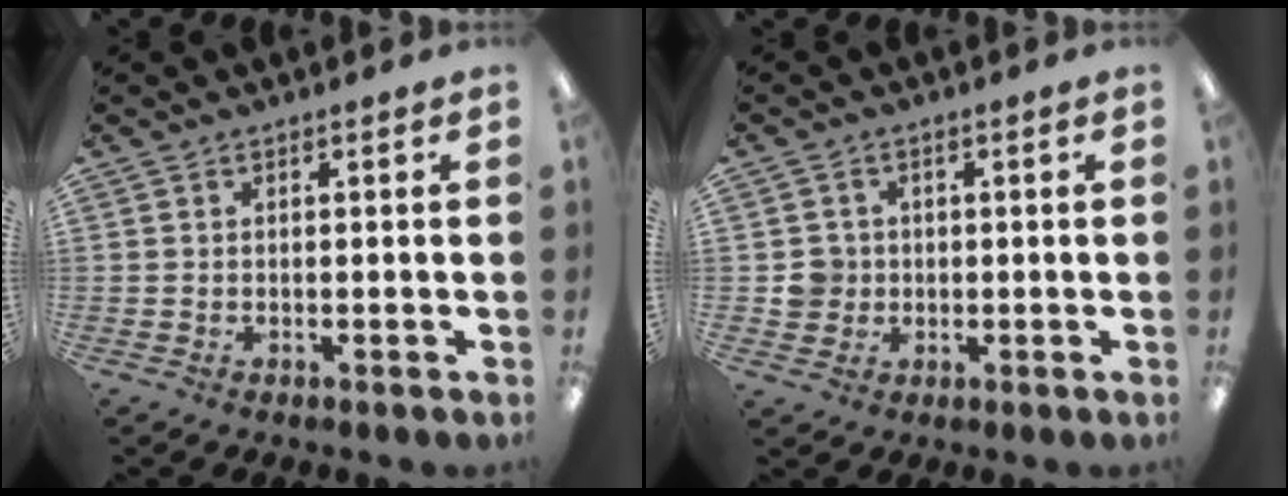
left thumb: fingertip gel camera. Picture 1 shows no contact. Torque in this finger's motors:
{"motor_torque": [-0.03, 0.04, 0.10, -0.12, 0.00]}